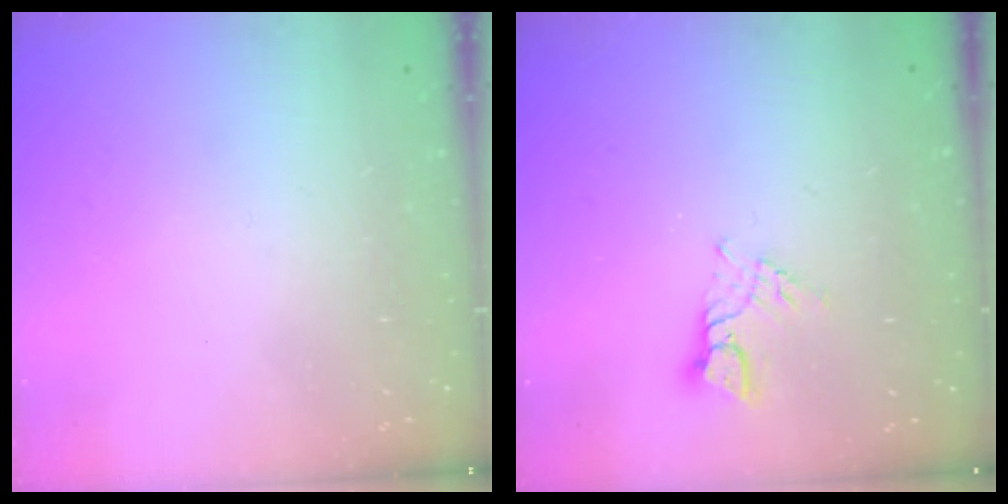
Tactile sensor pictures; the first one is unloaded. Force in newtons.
{"total": 4.8, "press": 4.8, "slide": 0.2}